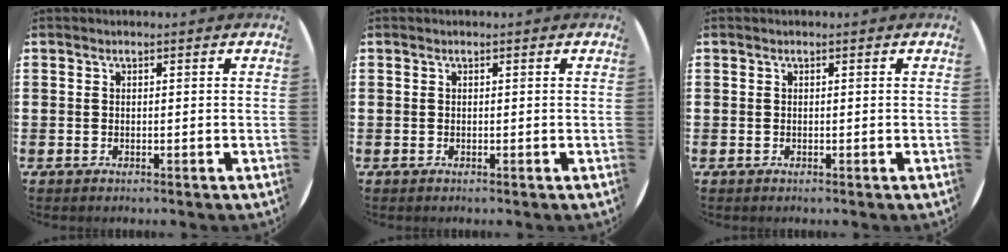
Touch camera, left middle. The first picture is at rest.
{"total": 0.0}
{"total": 0.0}